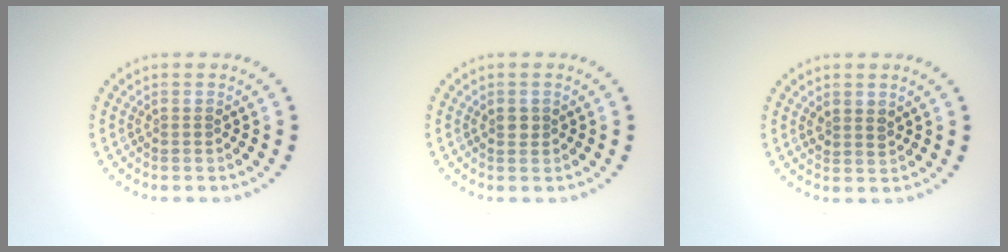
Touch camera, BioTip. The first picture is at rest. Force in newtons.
{"total": 1.0, "press": 0.9, "slide": 0.3}
{"total": 1.3, "press": 1.1, "slide": 0.7}